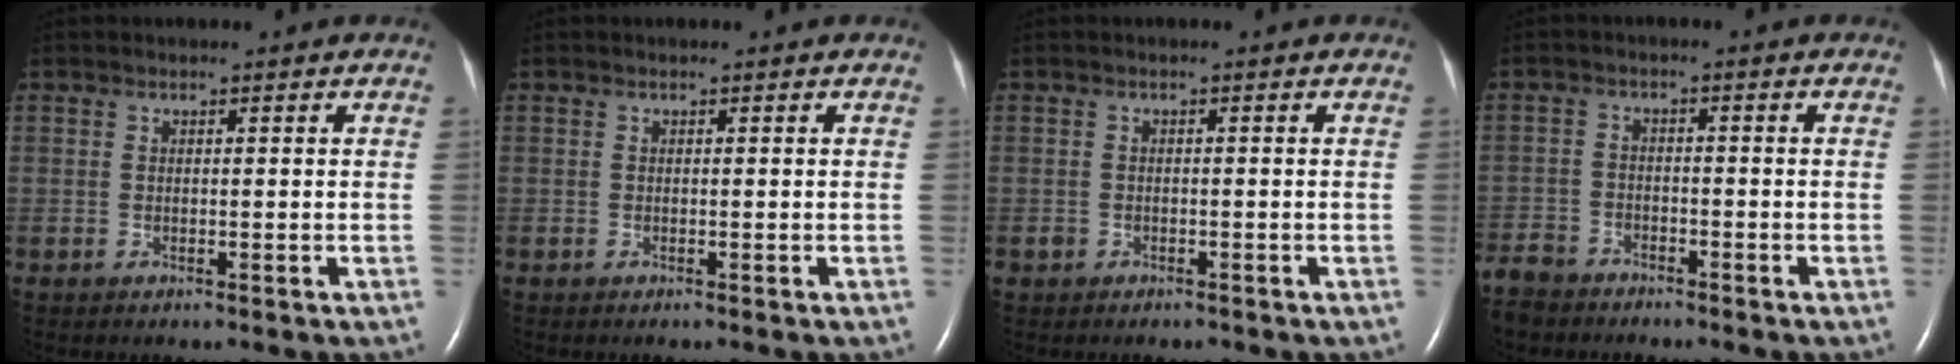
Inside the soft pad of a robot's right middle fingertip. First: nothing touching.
{"total": 0.0}
{"total": 1.2, "force": [-0.9, 0.9, 0.2], "torque": [-0.010, 0.003, -0.012]}
{"total": 5.9, "force": [-5.4, 2.3, 0.8], "torque": [-0.020, -0.012, -0.103]}